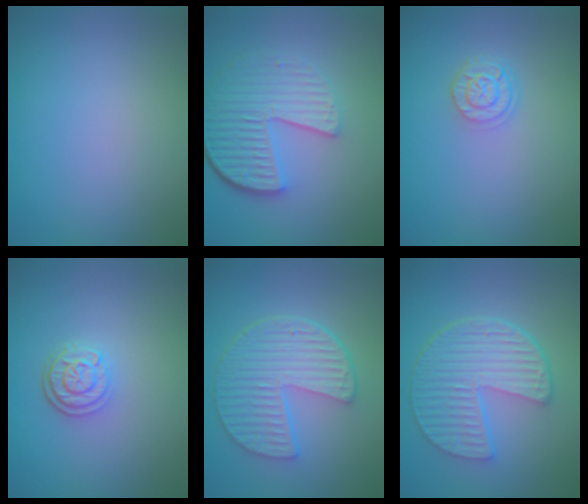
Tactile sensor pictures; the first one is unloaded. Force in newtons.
{"total": 6.1, "press": 4.3, "slide": 4.3}
{"total": 2.5, "press": 2.0, "slide": 1.4}
{"total": 2.8, "press": 2.3, "slide": 1.6}
{"total": 6.3, "press": 4.8, "slide": 4.1}
{"total": 6.6, "press": 4.9, "slide": 4.4}